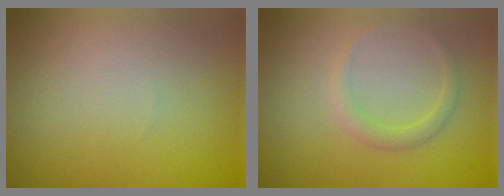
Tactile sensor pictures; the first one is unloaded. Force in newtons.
{"total": 1.6, "press": 1.6, "slide": 0.2}